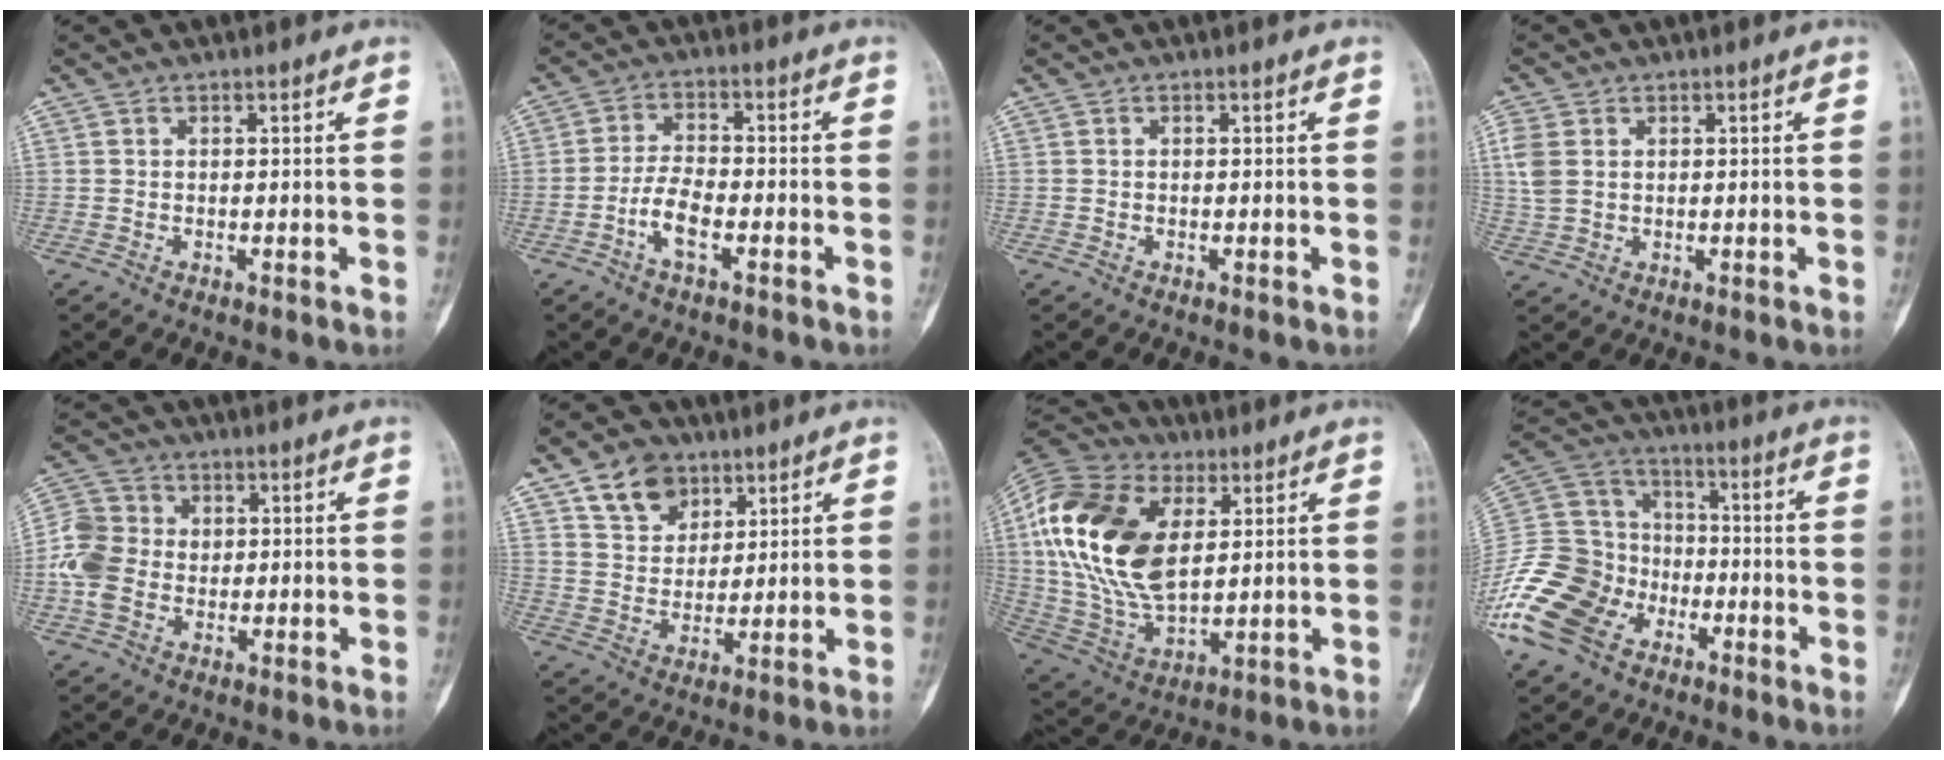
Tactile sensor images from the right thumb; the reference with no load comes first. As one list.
[{"total": 5.9, "force": [-2.7, 2.4, 4.6], "torque": [-0.093, 0.022, -0.053]}, {"total": 0.0}, {"total": 4.7, "force": [1.1, 3.4, 3.2], "torque": [-0.080, 0.004, 0.025]}, {"total": 9.1, "force": [-0.3, 7.6, 5.0], "torque": [-0.092, 0.016, -0.013]}, {"total": 9.5, "force": [5.4, 6.7, 3.9], "torque": [-0.042, -0.026, 0.099]}, {"total": 24.3, "force": [5.5, 14.4, 18.8], "torque": [-0.378, -0.016, 0.098]}, {"total": 20.5, "force": [-10.0, 14.7, 10.2], "torque": [-0.210, 0.061, -0.189]}]